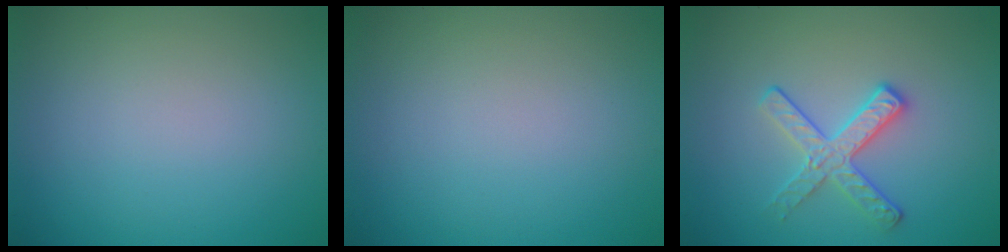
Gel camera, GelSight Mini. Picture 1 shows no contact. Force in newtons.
{"total": 0.0}
{"total": 2.8, "press": 2.7, "slide": 0.7}